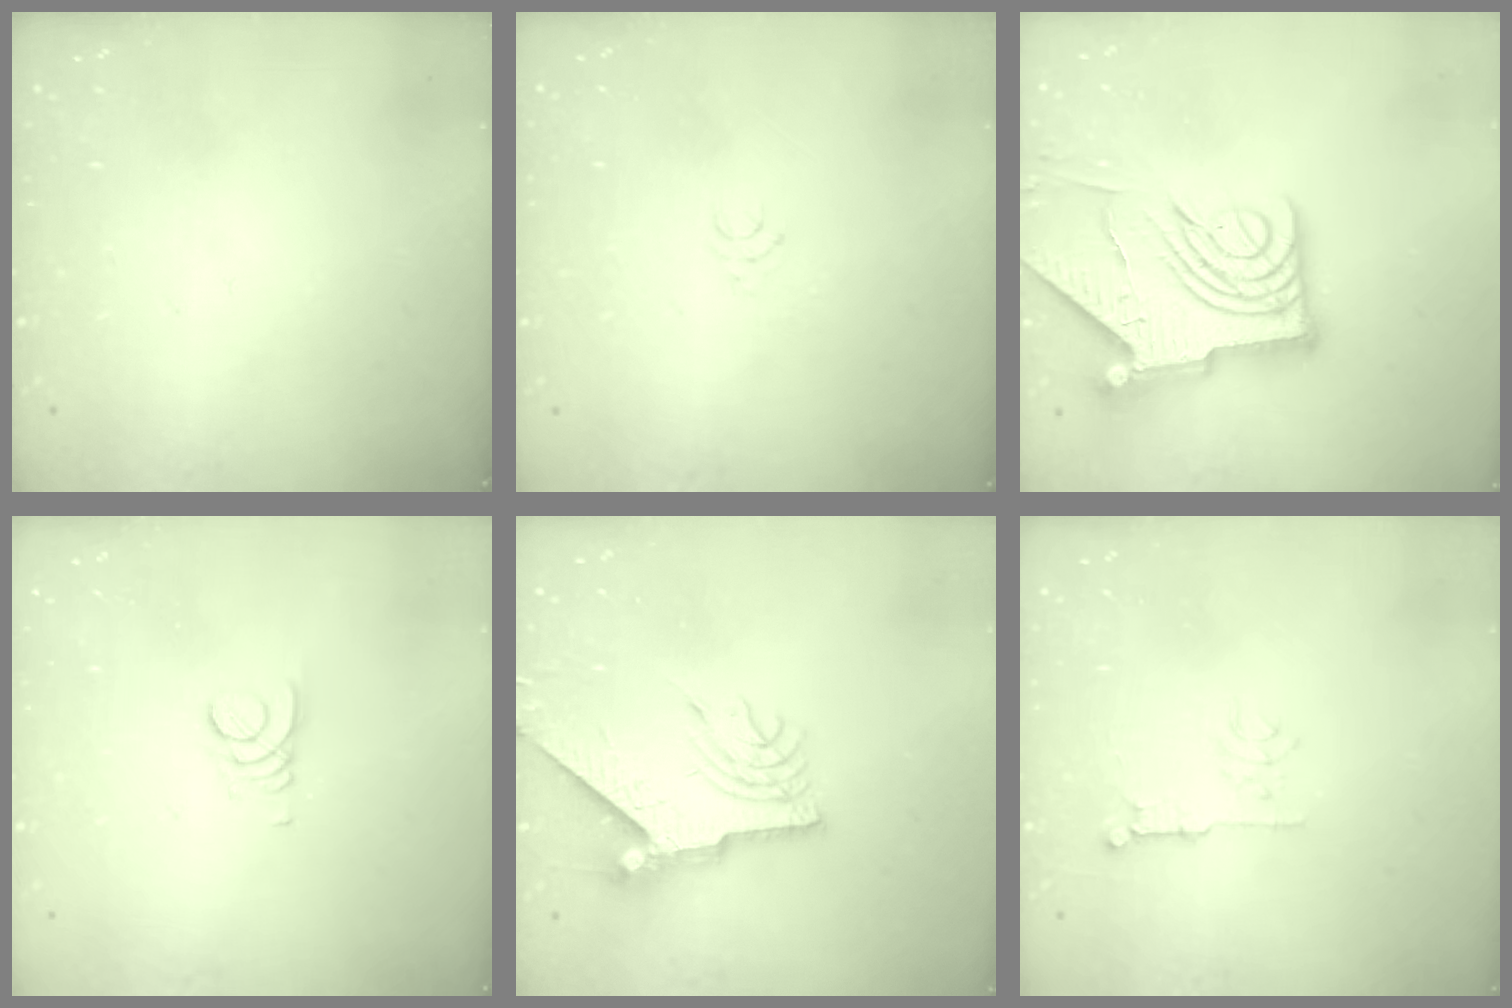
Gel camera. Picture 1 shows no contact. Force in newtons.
{"total": 4.8, "press": 4.8, "slide": 0.3}
{"total": 15.2, "press": 15.1, "slide": 1.5}
{"total": 2.2, "press": 2.2, "slide": 0.3}
{"total": 9.9, "press": 9.9, "slide": 0.8}
{"total": 5.4, "press": 5.4, "slide": 0.7}